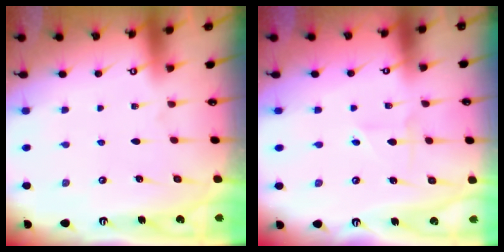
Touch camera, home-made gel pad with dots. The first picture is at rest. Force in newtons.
{"total": 2.0, "press": 2.0, "slide": 0.2}